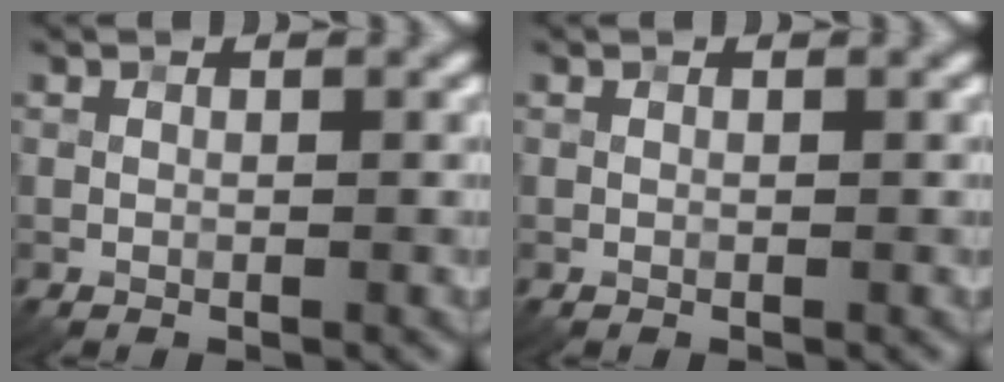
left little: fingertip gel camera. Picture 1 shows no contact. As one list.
[{"total": 0.0}]